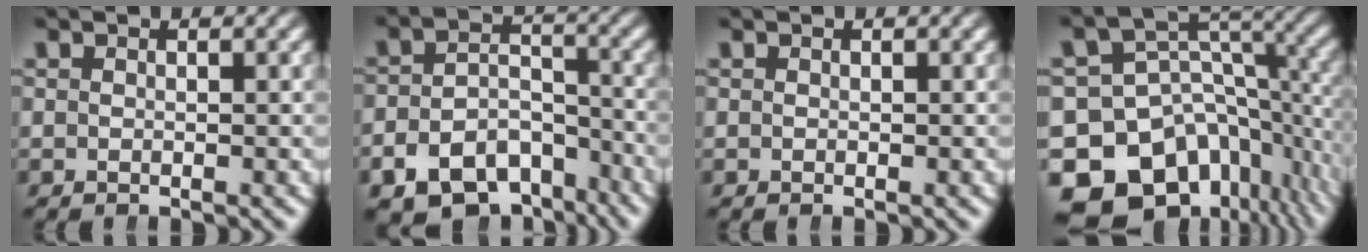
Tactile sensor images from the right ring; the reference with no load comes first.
{"total": 9.6, "force": [-6.5, 6.0, 3.8], "torque": [-0.050, -0.028, -0.098]}
{"total": 0.0}
{"total": 18.0, "force": [-6.3, 14.1, 9.4], "torque": [-0.177, -0.071, -0.092]}